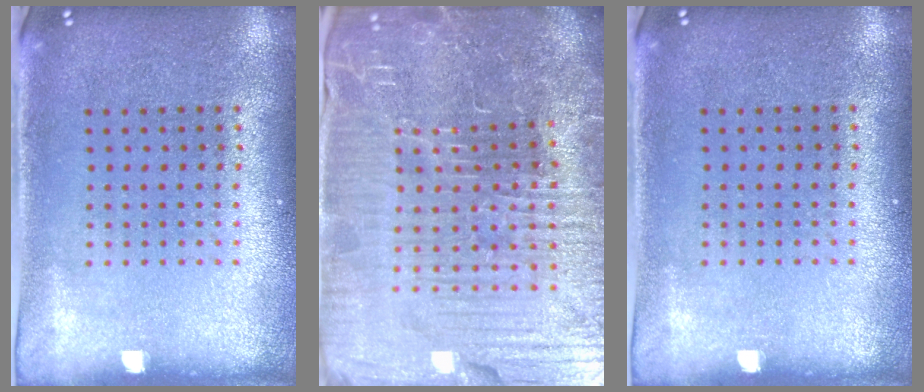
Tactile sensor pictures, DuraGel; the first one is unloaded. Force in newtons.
{"total": 7.5, "press": 6.6, "slide": 3.5}
{"total": 0.0}